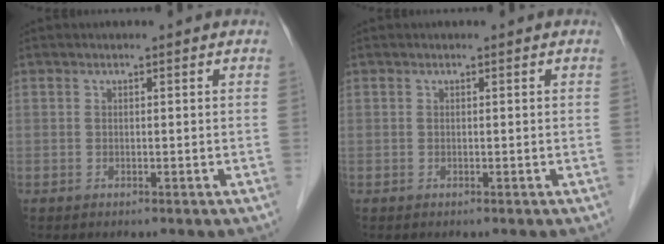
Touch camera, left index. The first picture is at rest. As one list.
[{"total": 0.0}]